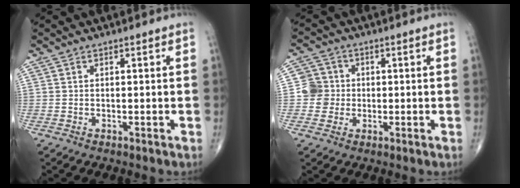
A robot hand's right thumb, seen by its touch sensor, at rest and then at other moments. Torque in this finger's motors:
{"motor_torque": [-0.02, -0.02, 0.14, 0.06, -0.01]}